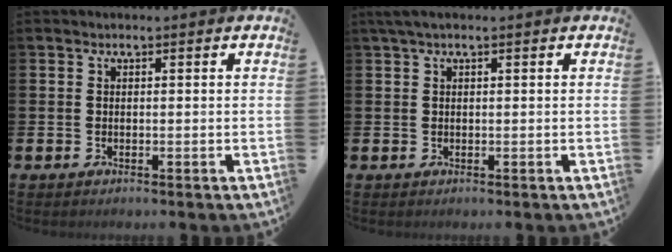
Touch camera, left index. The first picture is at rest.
{"total": 1.3, "force": [0.7, 0.2, 1.1], "torque": [-0.025, 0.006, 0.012]}